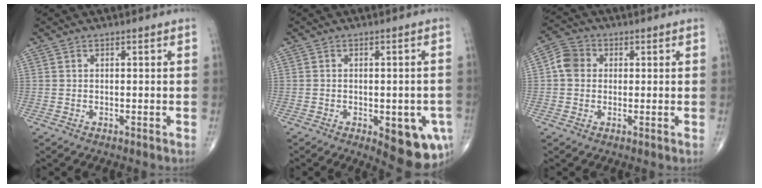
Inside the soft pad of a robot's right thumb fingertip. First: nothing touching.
{"total": 11.3, "force": [-3.9, 4.9, 9.5], "torque": [-0.092, 0.002, -0.035]}
{"total": 5.0, "force": [0.4, 4.3, 2.4], "torque": [-0.035, 0.012, -0.002]}